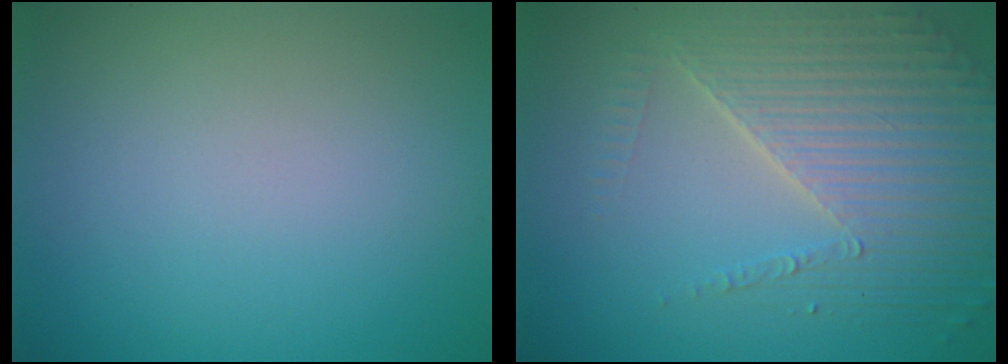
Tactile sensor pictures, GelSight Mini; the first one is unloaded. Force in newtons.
{"total": 5.8, "press": 4.5, "slide": 3.7}